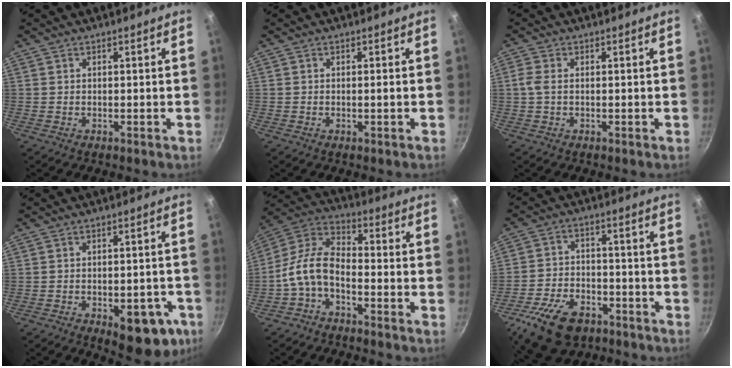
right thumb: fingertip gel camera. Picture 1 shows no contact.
{"total": 0.9, "force": [-0.1, 0.0, 0.9], "torque": [-0.020, 0.003, -0.003]}
{"total": 2.4, "force": [0.0, 1.4, 1.9], "torque": [-0.049, 0.005, -0.004]}
{"total": 12.6, "force": [-5.0, 6.2, 9.8], "torque": [-0.076, 0.012, -0.055]}
{"total": 9.9, "force": [-3.9, 5.4, 7.3], "torque": [-0.143, 0.053, -0.092]}
{"total": 14.5, "force": [-8.4, 8.6, 8.2], "torque": [-0.138, 0.040, -0.142]}